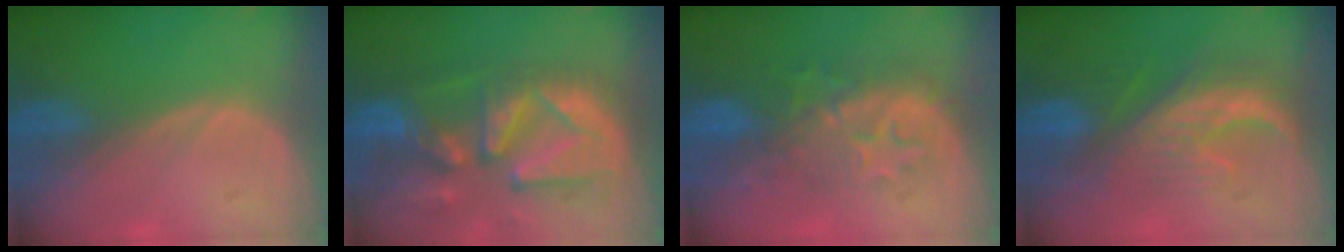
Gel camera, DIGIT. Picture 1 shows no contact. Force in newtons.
{"total": 13.3, "press": 11.4, "slide": 6.8}
{"total": 8.5, "press": 8.4, "slide": 1.4}
{"total": 8.5, "press": 8.3, "slide": 1.6}